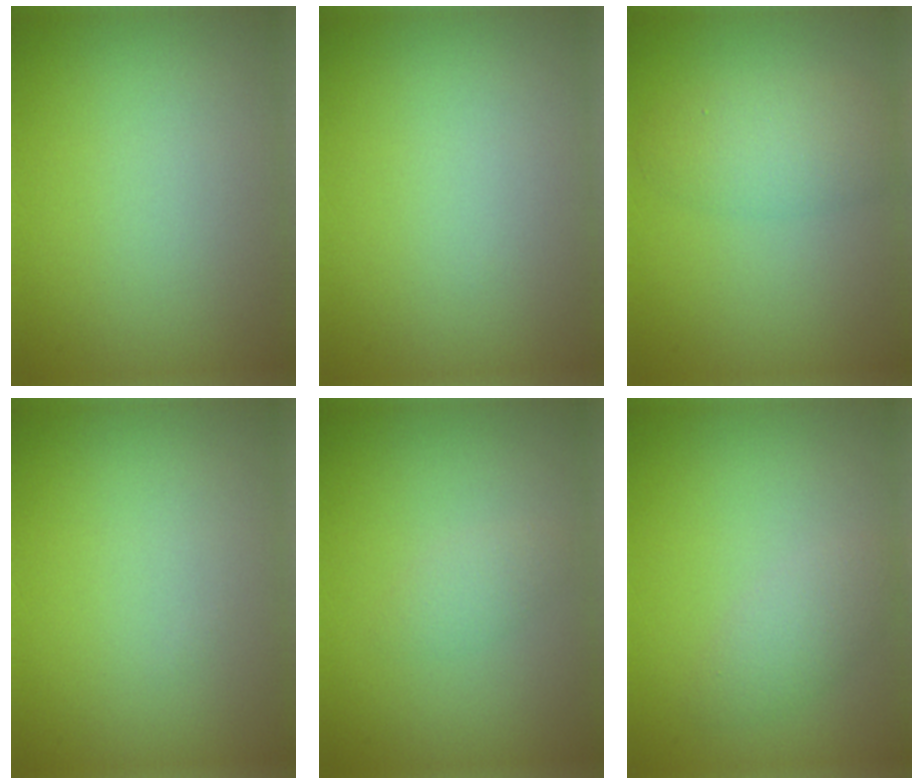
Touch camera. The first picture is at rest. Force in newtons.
{"total": 0.0}
{"total": 3.4, "press": 3.4, "slide": 0.1}
{"total": 0.0}
{"total": 1.2, "press": 1.2, "slide": 0.1}
{"total": 2.1, "press": 2.1, "slide": 0.1}